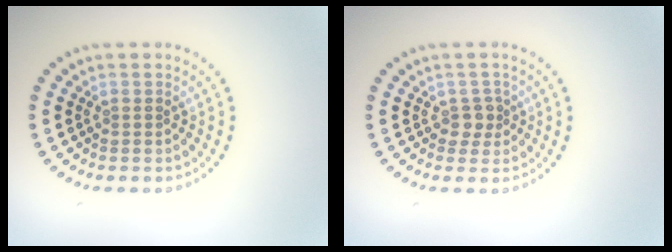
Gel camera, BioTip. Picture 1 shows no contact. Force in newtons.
{"total": 1.6, "press": 1.4, "slide": 0.8}